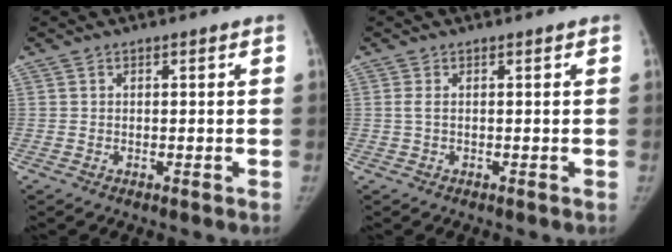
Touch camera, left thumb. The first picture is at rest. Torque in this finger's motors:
{"motor_torque": [-0.24, 0.24, 0.48, -0.13, -0.05]}